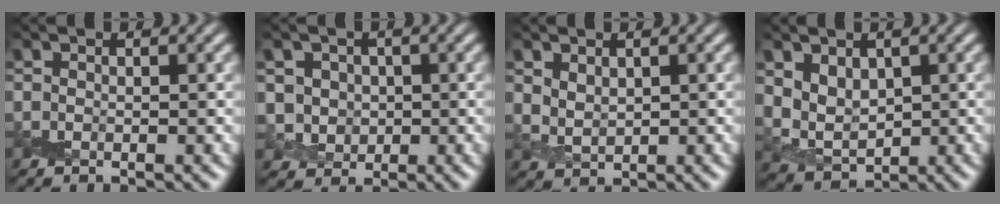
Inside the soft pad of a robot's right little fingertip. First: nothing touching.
{"total": 2.8, "force": [0.2, 2.7, 1.0], "torque": [-0.018, -0.004, 0.011]}
{"total": 1.9, "force": [0.8, 1.3, 1.1], "torque": [-0.027, -0.007, 0.021]}
{"total": 3.6, "force": [0.9, 2.7, 2.2], "torque": [-0.047, -0.012, 0.023]}